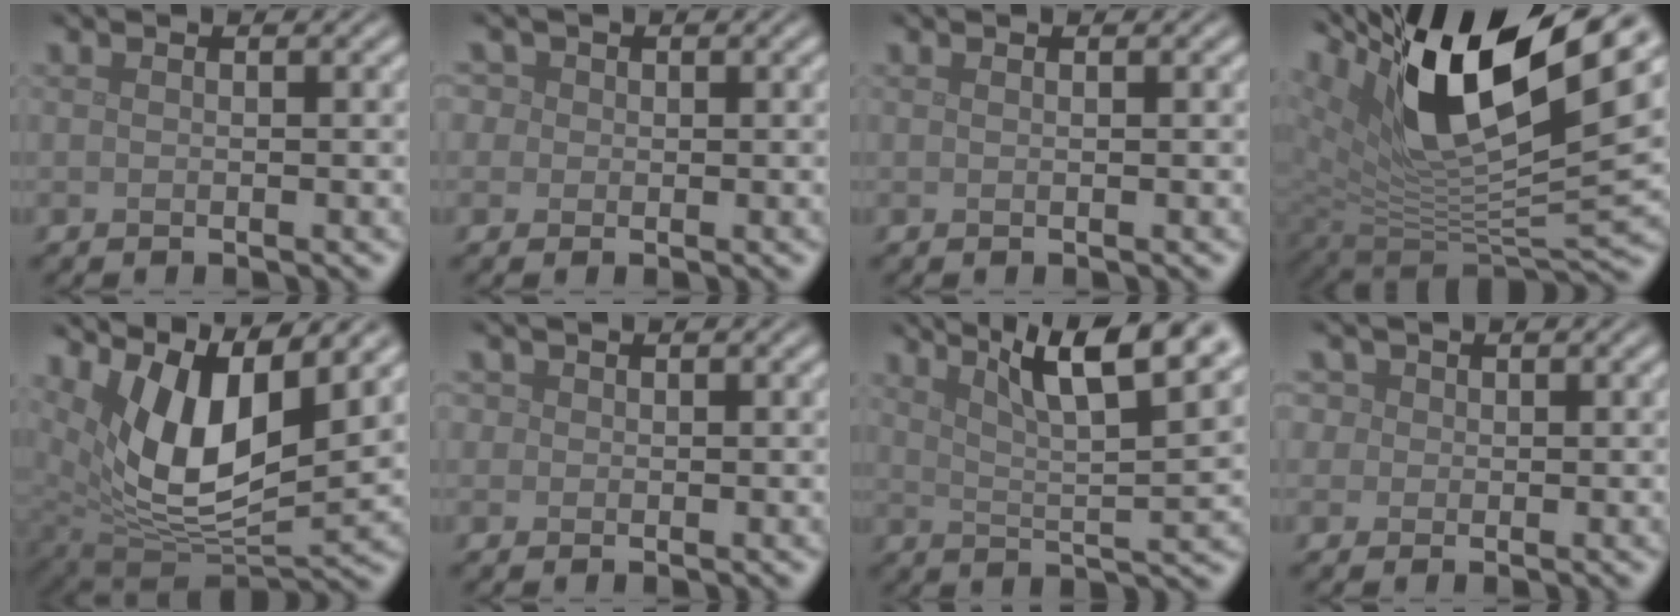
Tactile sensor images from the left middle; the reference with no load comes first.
{"total": 3.5, "force": [1.5, 2.8, 1.4], "torque": [-0.024, 0.019, 0.003]}
{"total": 0.0}
{"total": 14.8, "force": [7.7, 5.7, 11.3], "torque": [-0.219, 0.015, 0.140]}
{"total": 9.8, "force": [4.2, 4.0, 7.9], "torque": [-0.152, -0.011, 0.078]}
{"total": 1.2, "force": [0.4, 1.1, 0.3], "torque": [0.001, 0.001, -0.003]}
{"total": 11.0, "force": [6.8, 2.7, 8.2], "torque": [-0.107, 0.019, 0.087]}
{"total": 3.9, "force": [1.7, 3.1, 1.6], "torque": [-0.033, 0.016, 0.009]}